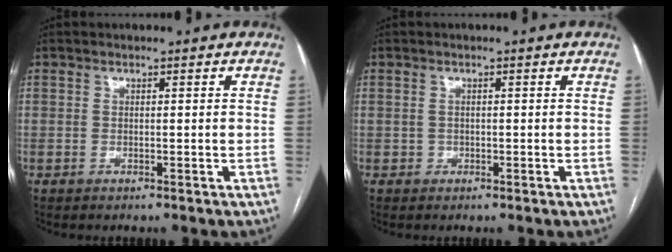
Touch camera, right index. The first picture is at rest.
{"total": 0.6, "force": [-0.2, 0.6, 0.1], "torque": [-0.001, 0.003, -0.002]}